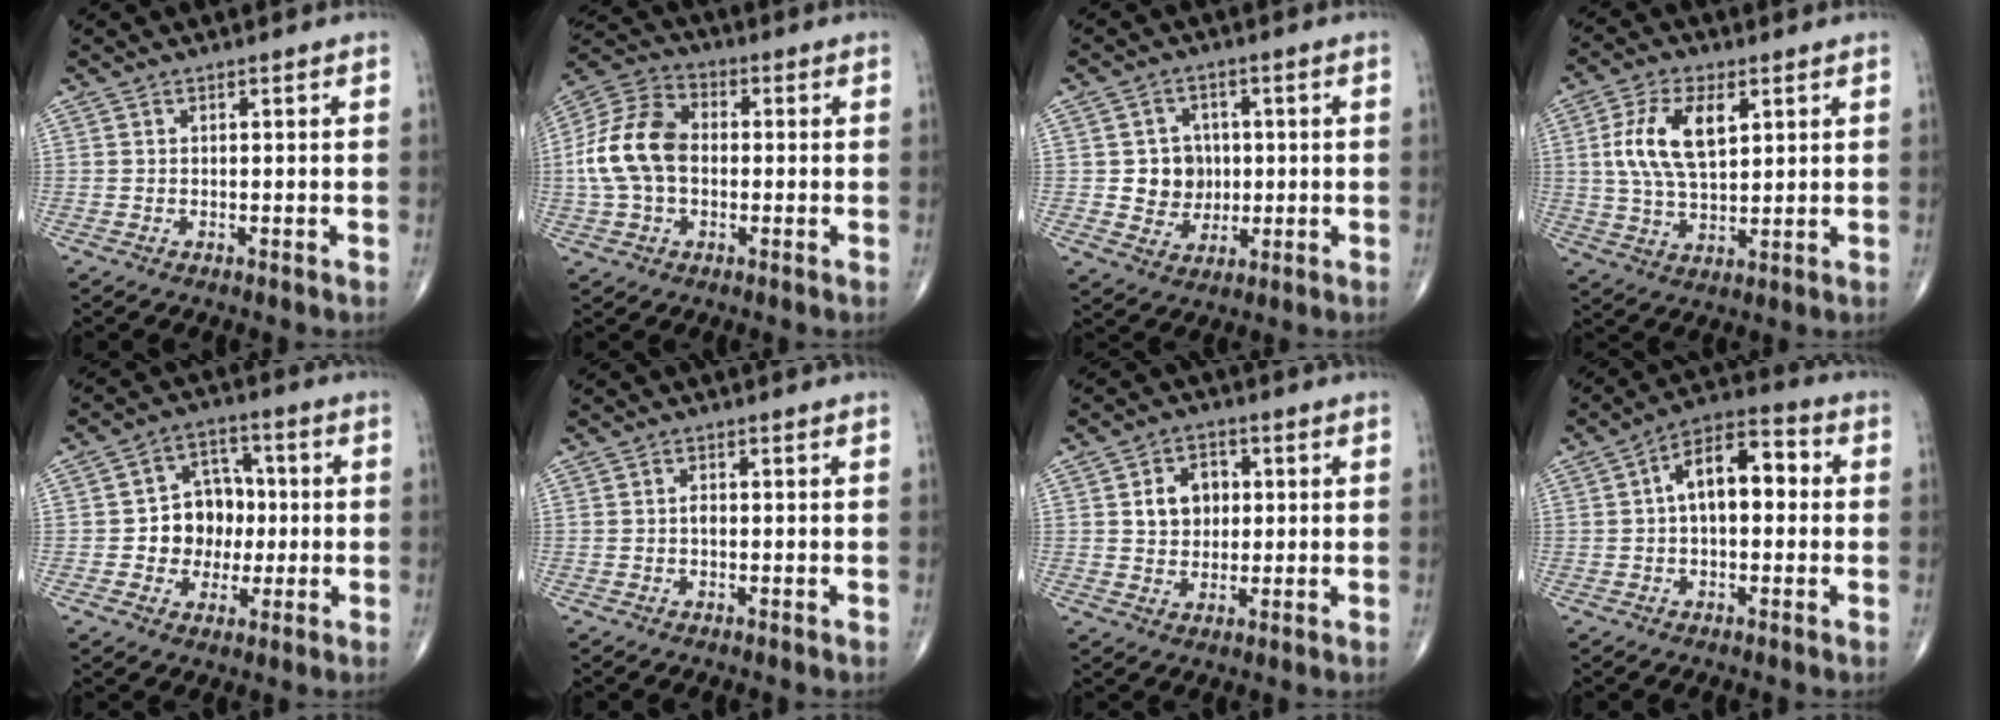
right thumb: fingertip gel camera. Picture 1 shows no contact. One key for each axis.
{"total": 13.7, "fx": -0.4, "fy": 9.3, "fz": 10.1, "tx": -0.200, "ty": 0.034, "tz": -0.013}
{"total": 7.3, "fx": 0.3, "fy": 6.7, "fz": 2.9, "tx": -0.009, "ty": 0.005, "tz": 0.007}
{"total": 11.9, "fx": 3.2, "fy": 6.1, "fz": 9.7, "tx": -0.184, "ty": -0.004, "tz": 0.063}
{"total": 9.9, "fx": -0.6, "fy": 8.3, "fz": 5.4, "tx": -0.032, "ty": 0.025, "tz": -0.014}
{"total": 1.1, "fx": -0.2, "fy": 0.7, "fz": 0.9, "tx": -0.010, "ty": 0.002, "tz": -0.006}
{"total": 6.9, "fx": 1.2, "fy": 5.4, "fz": 4.0, "tx": -0.037, "ty": 0.003, "tz": 0.019}
{"total": 11.4, "fx": 1.1, "fy": 6.2, "fz": 9.5, "tx": -0.135, "ty": 0.037, "tz": 0.004}